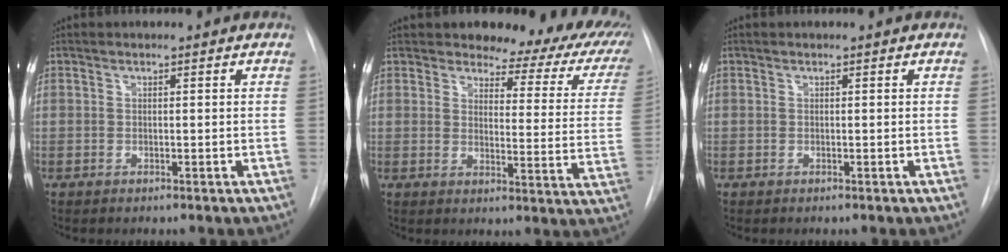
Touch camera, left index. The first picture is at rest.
{"total": 16.9, "force": [14.5, 5.8, 6.4], "torque": [-0.049, -0.052, 0.147]}
{"total": 0.0}